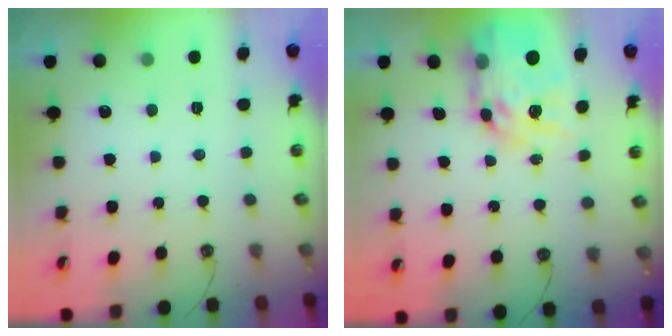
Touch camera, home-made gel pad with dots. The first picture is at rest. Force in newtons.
{"total": 15.4, "press": 15.4, "slide": 1.2}